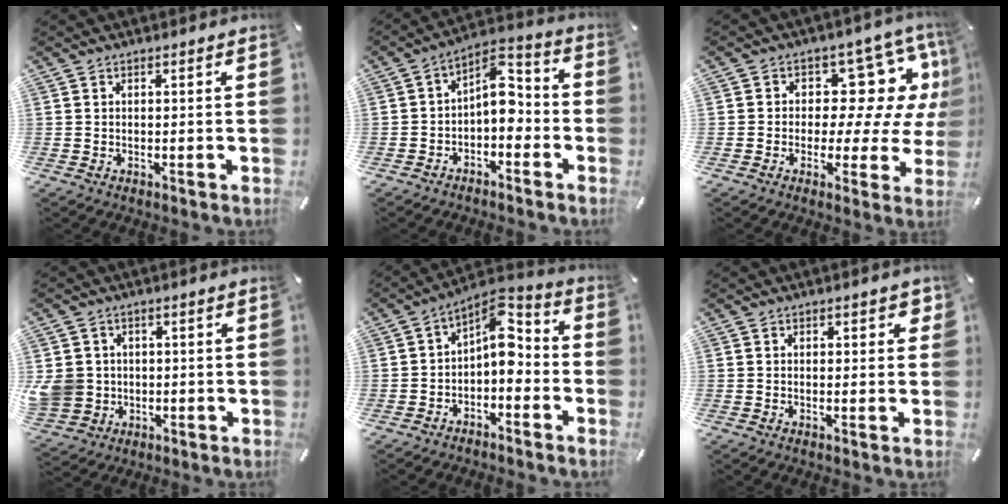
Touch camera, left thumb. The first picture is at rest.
{"total": 8.5, "force": [-0.9, 5.4, 6.5], "torque": [-0.085, 0.000, -0.019]}
{"total": 15.3, "force": [5.2, 9.3, 10.9], "torque": [-0.137, -0.037, 0.084]}
{"total": 7.8, "force": [0.3, 7.6, 2.0], "torque": [-0.064, 0.002, 0.010]}
{"total": 8.5, "force": [0.8, 5.2, 6.7], "torque": [-0.091, -0.013, 0.012]}
{"total": 1.7, "force": [0.4, 1.0, 1.3], "torque": [-0.010, -0.001, 0.002]}